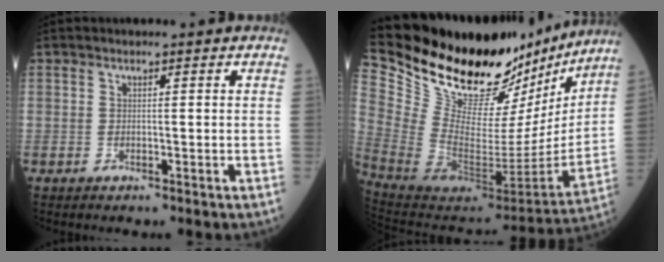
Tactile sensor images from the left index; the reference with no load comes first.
{"total": 30.2, "force": [25.1, 9.3, 13.8], "torque": [-0.235, -0.027, 0.388]}